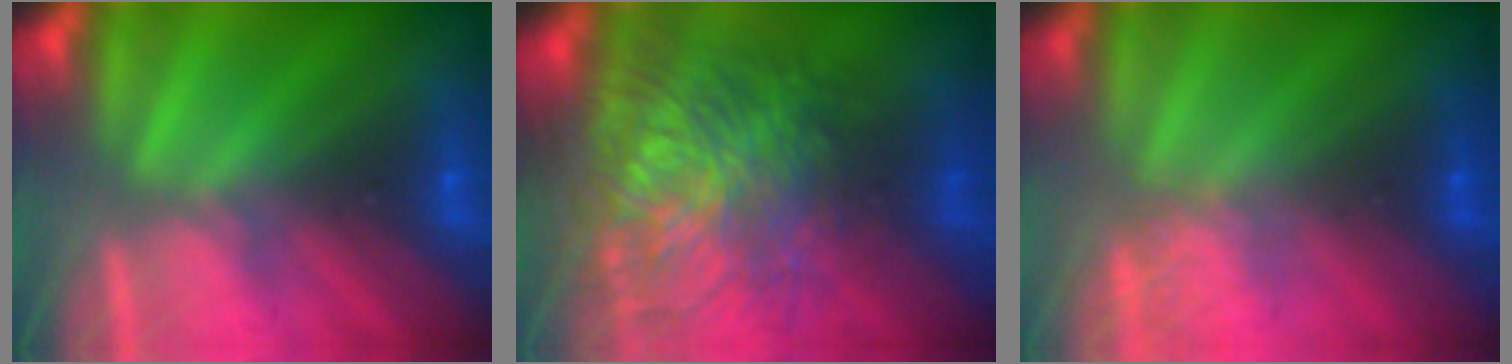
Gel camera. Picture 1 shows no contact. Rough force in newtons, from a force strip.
{"total": 7.7}
{"total": 1.8}